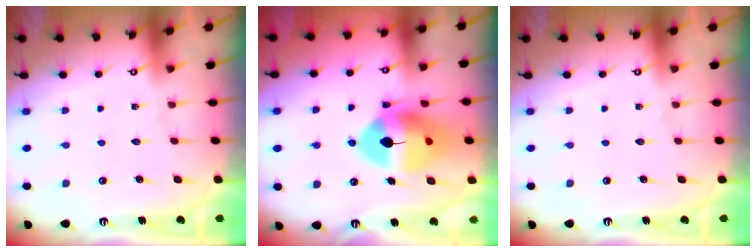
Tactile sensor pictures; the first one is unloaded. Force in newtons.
{"total": 15.3, "press": 15.1, "slide": 1.9}
{"total": 0.0}